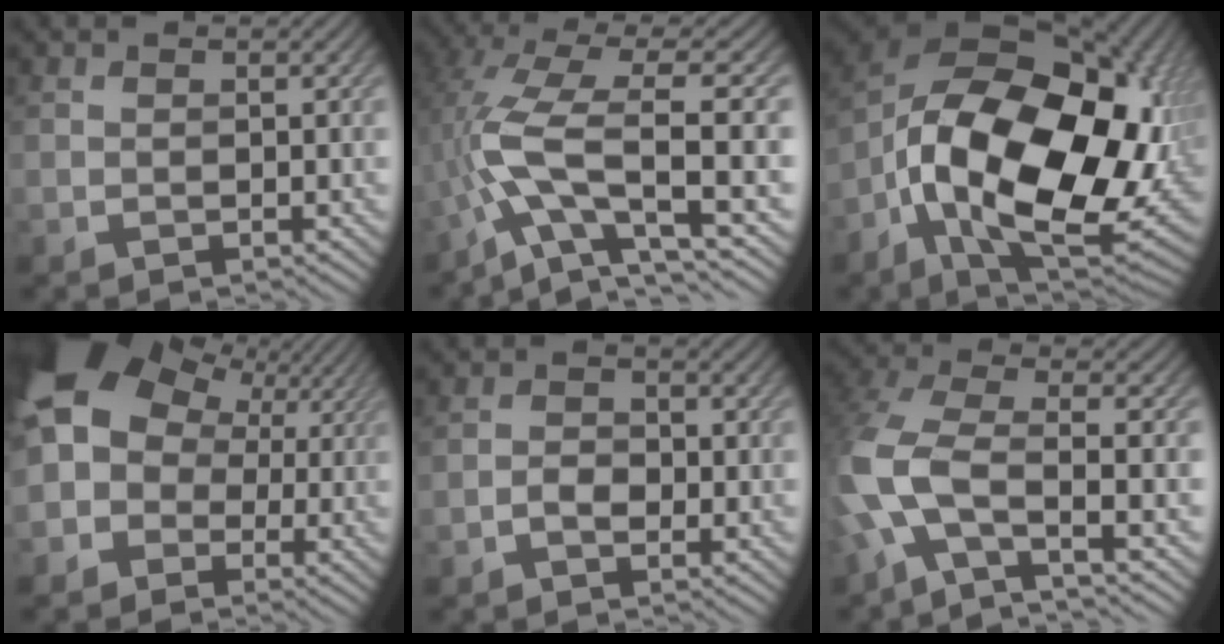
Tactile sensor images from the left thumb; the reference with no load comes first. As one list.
[{"total": 11.1, "force": [-1.8, 2.9, 10.6], "torque": [-0.209, 0.010, -0.036]}, {"total": 21.8, "force": [-1.8, 13.4, 17.2], "torque": [-0.311, -0.048, -0.003]}, {"total": 12.0, "force": [1.6, 10.1, 6.2], "torque": [-0.144, 0.015, 0.015]}, {"total": 1.9, "force": [-0.8, 1.3, 1.2], "torque": [-0.020, 0.004, -0.018]}, {"total": 10.3, "force": [-3.1, 4.1, 9.0], "torque": [-0.219, -0.008, -0.079]}]